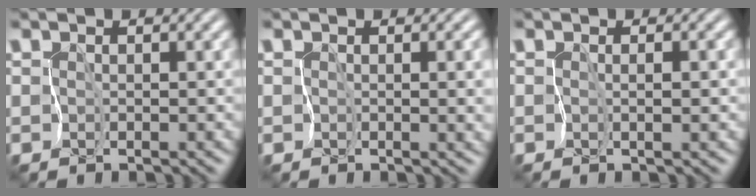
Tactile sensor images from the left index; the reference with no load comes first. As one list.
[{"total": 4.2, "force": [0.0, 2.1, 3.7], "torque": [-0.035, -0.009, 0.009]}, {"total": 1.3, "force": [-0.3, 0.2, 1.3], "torque": [-0.019, -0.002, -0.003]}]